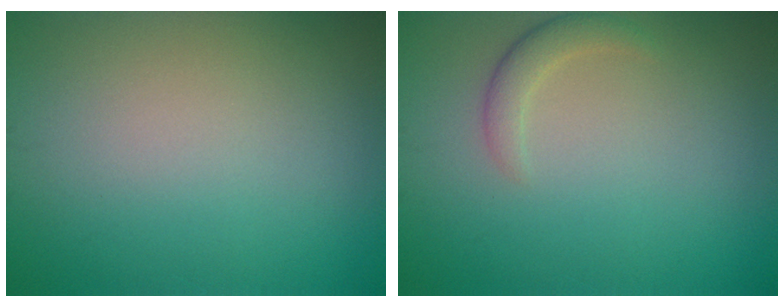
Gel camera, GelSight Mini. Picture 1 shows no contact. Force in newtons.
{"total": 1.7, "press": 1.7, "slide": 0.1}